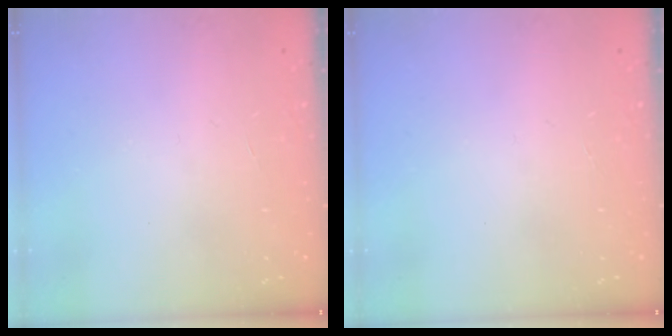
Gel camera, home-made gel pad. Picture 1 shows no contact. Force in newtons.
{"total": 0.0}